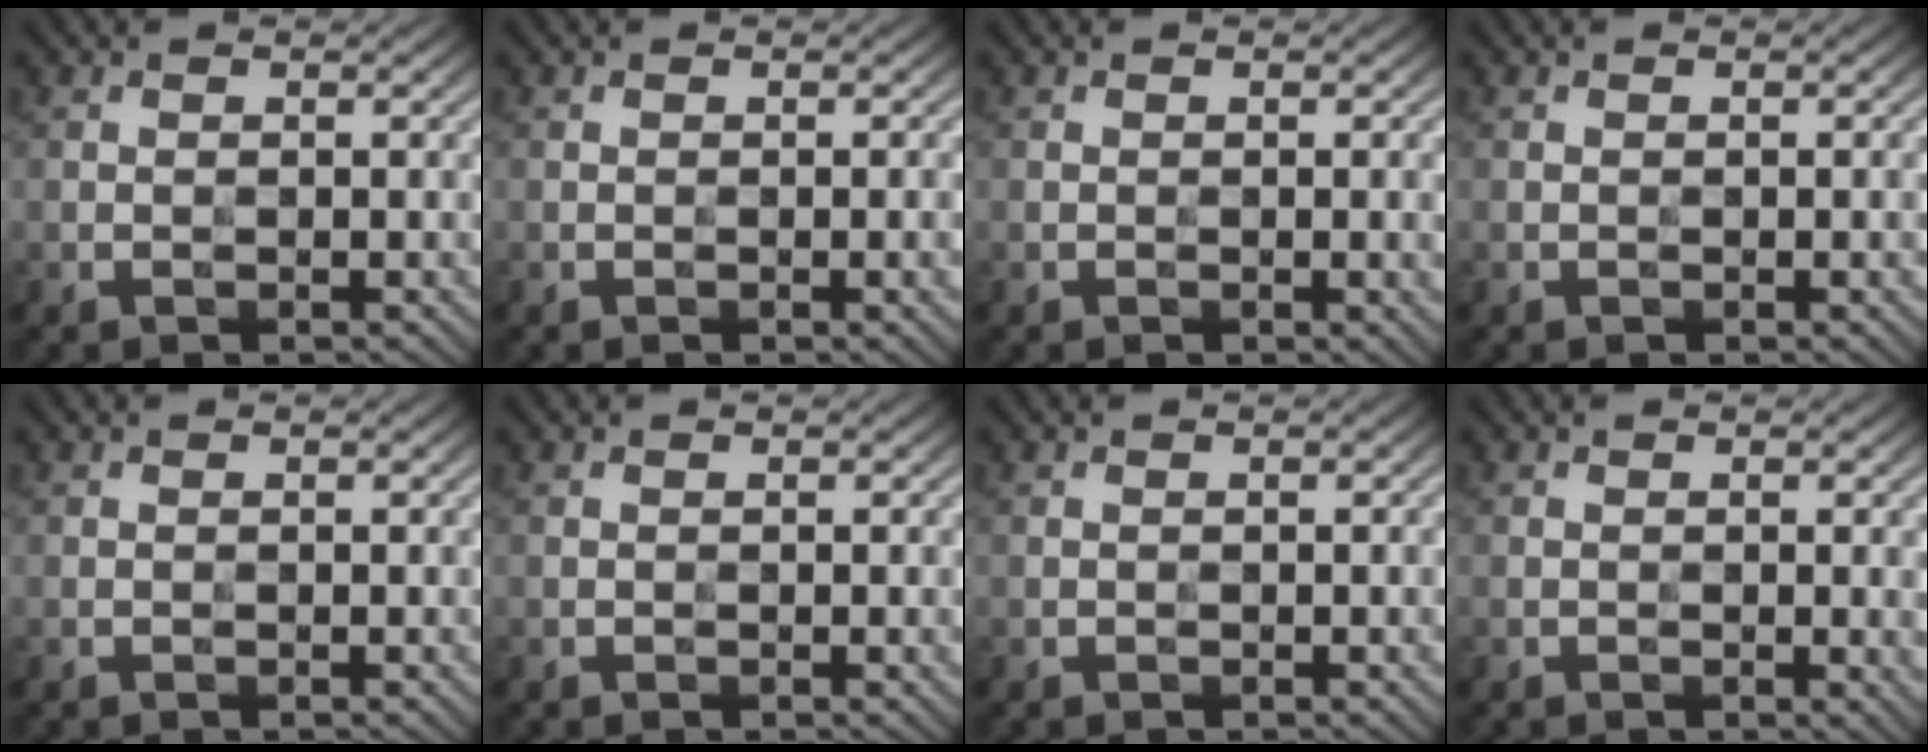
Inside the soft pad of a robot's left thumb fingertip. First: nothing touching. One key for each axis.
{"total": 1.8, "fx": -0.3, "fy": 0.3, "fz": 1.8, "tx": -0.025, "ty": 0.000, "tz": -0.004}
{"total": 2.4, "fx": -0.2, "fy": 0.5, "fz": 2.3, "tx": -0.031, "ty": -0.001, "tz": -0.003}
{"total": 1.4, "fx": -0.1, "fy": 0.2, "fz": 1.4, "tx": -0.020, "ty": -0.001, "tz": -0.002}
{"total": 0.0}
{"total": 0.8, "fx": -0.1, "fy": 0.1, "fz": 0.7, "tx": -0.011, "ty": -0.002, "tz": -0.001}
{"total": 1.0, "fx": -0.1, "fy": 0.1, "fz": 1.0, "tx": -0.015, "ty": 0.000, "tz": -0.002}
{"total": 1.9, "fx": -0.1, "fy": 0.3, "fz": 1.9, "tx": -0.027, "ty": -0.003, "tz": -0.003}